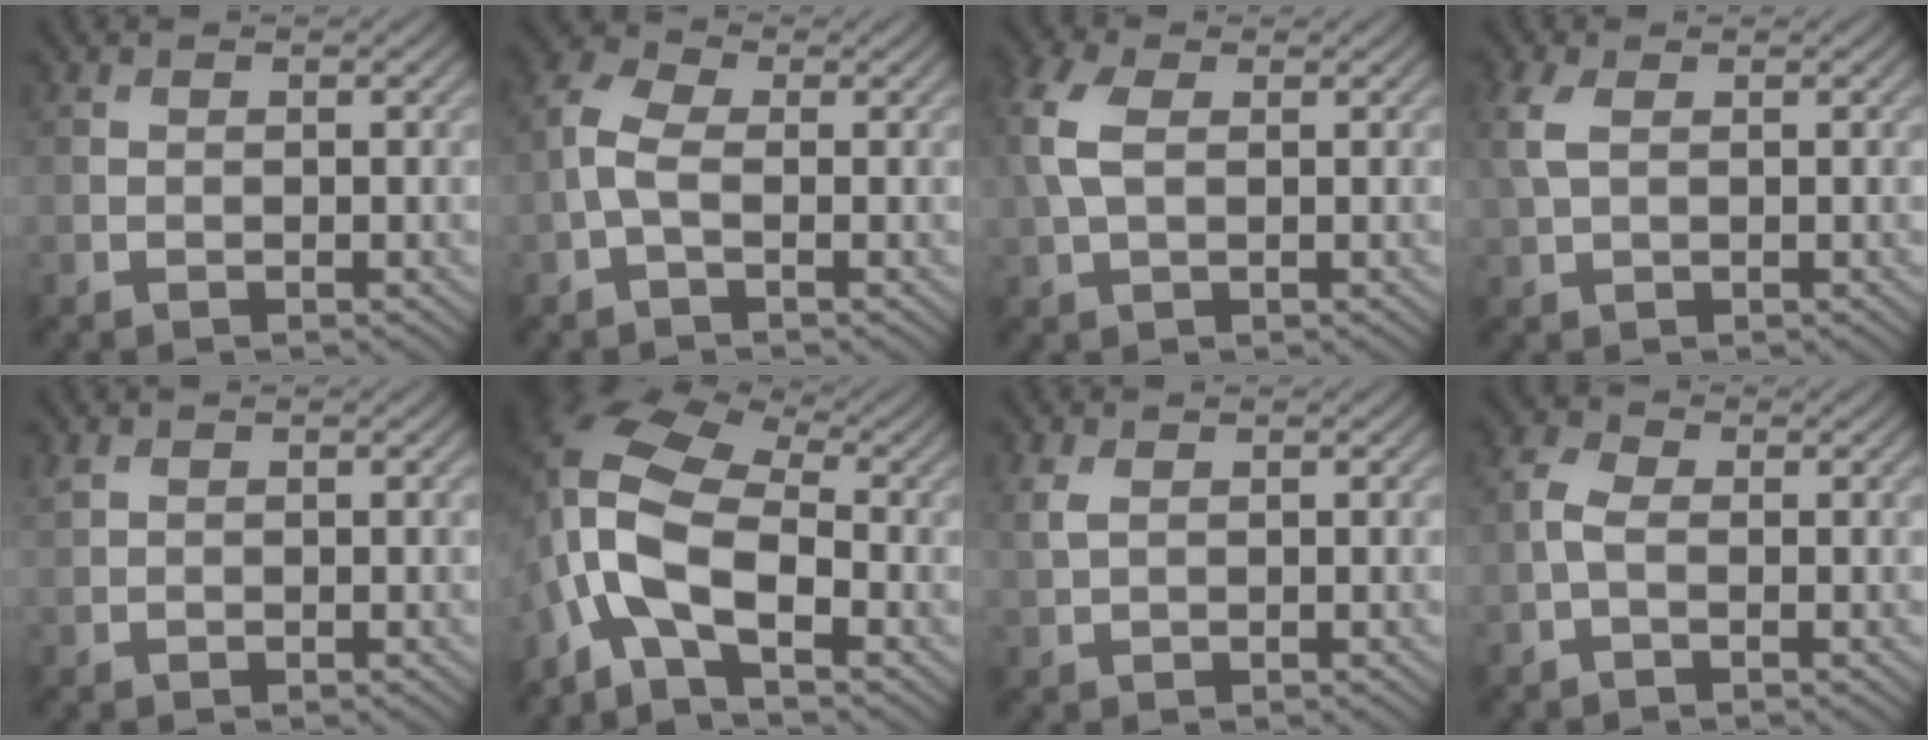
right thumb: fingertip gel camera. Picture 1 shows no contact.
{"total": 4.0, "force": [-0.7, 2.0, 3.4], "torque": [-0.088, 0.009, -0.026]}
{"total": 5.3, "force": [0.9, 3.1, 4.2], "torque": [-0.124, 0.012, 0.013]}
{"total": 3.3, "force": [0.9, 1.8, 2.6], "torque": [-0.083, 0.007, 0.017]}
{"total": 1.1, "force": [0.8, 0.6, 0.6], "torque": [-0.019, 0.002, 0.020]}
{"total": 11.7, "force": [-3.1, 5.9, 9.7], "torque": [-0.208, 0.005, -0.079]}
{"total": 2.2, "force": [0.9, 1.2, 1.6], "torque": [-0.049, 0.002, 0.019]}
{"total": 2.5, "force": [-0.4, 1.4, 2.1], "torque": [-0.053, 0.006, -0.016]}